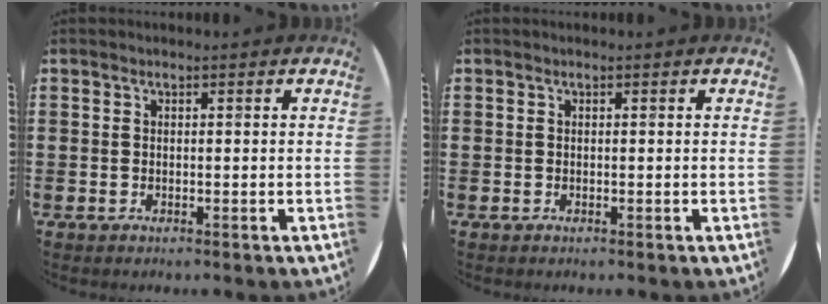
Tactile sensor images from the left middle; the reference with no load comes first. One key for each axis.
{"total": 0.0}